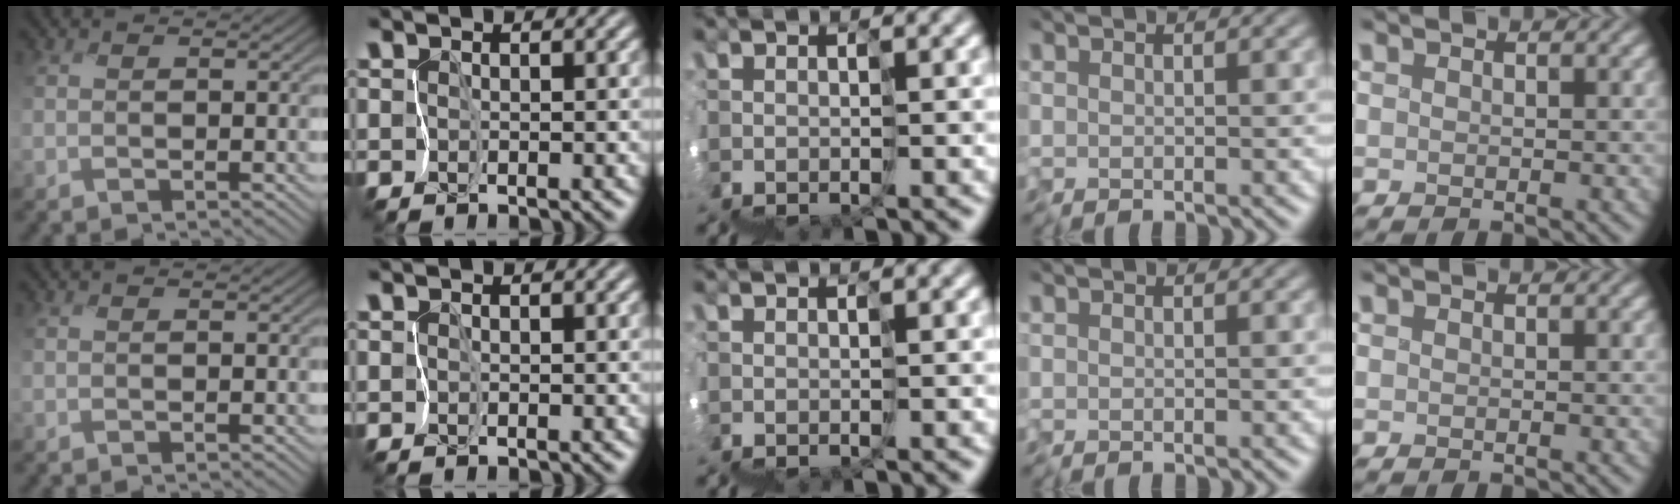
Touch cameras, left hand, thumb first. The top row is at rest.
{}